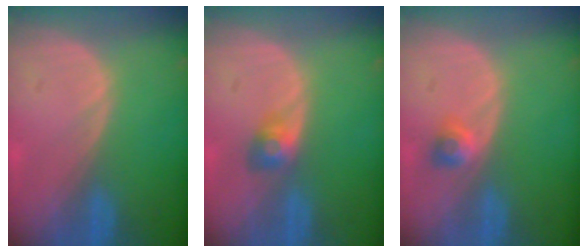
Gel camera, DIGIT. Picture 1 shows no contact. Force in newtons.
{"total": 3.0, "press": 2.6, "slide": 1.4}
{"total": 2.4, "press": 2.1, "slide": 1.2}